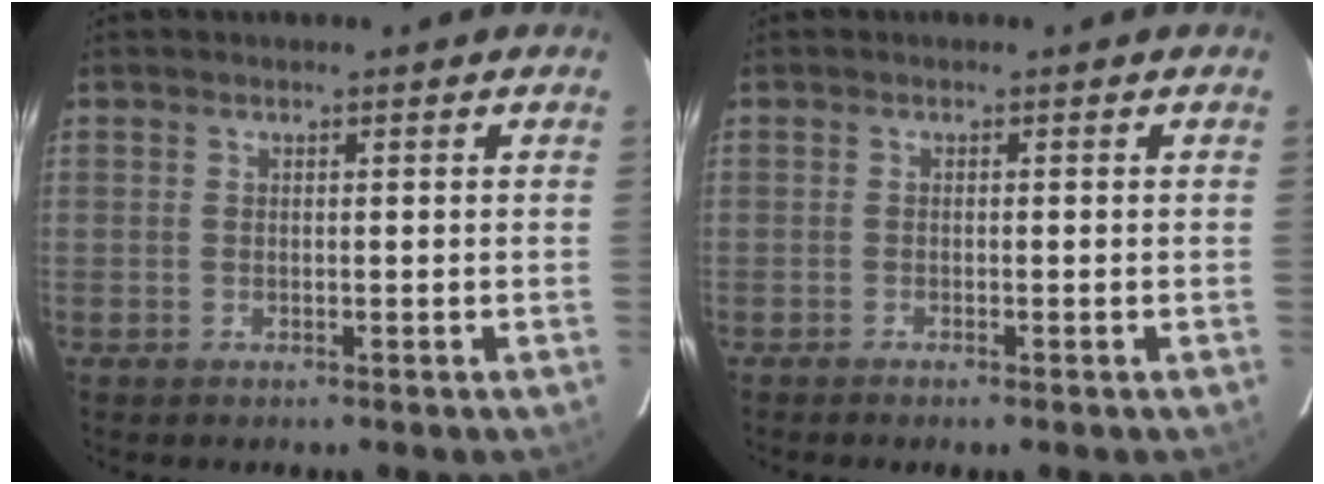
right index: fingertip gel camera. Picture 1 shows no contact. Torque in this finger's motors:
{"motor_torque": [0.53, -0.61, 0.28, 0.04]}